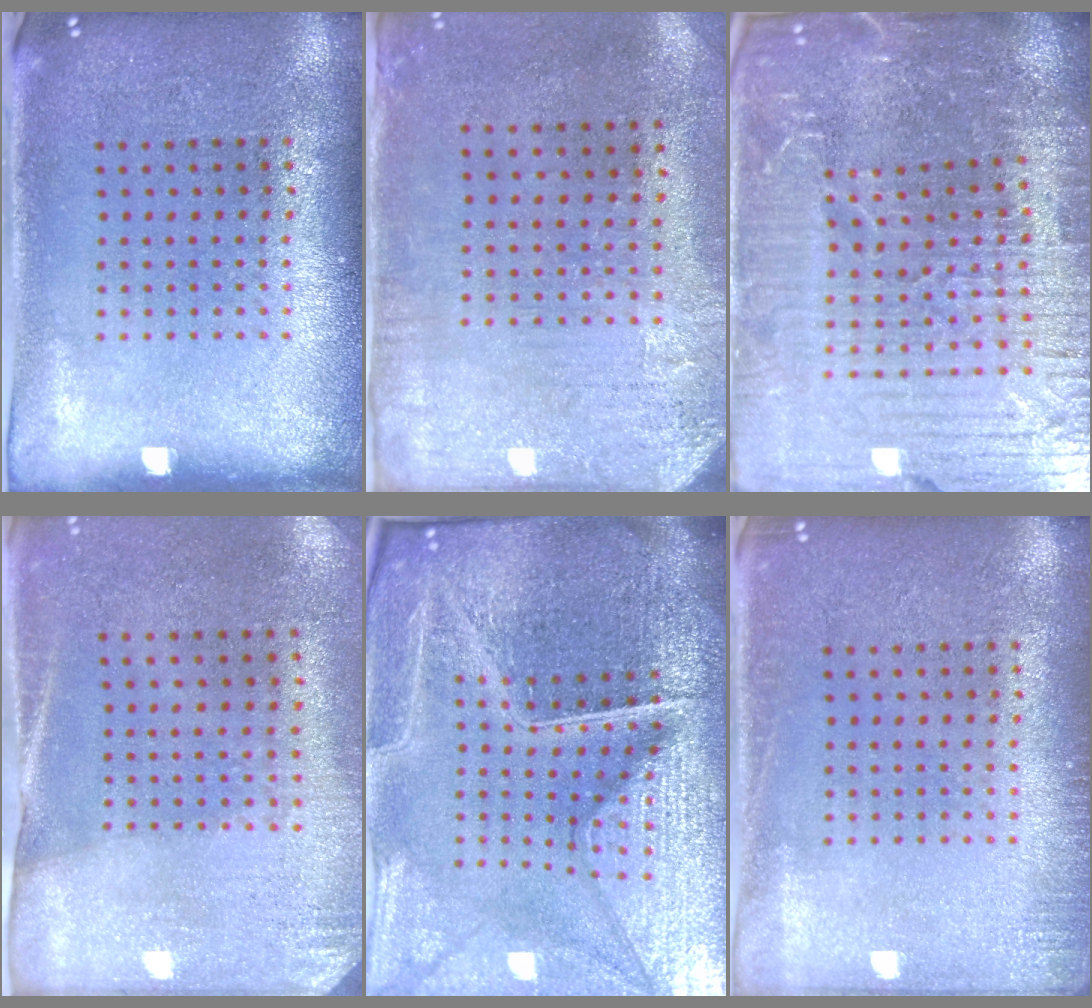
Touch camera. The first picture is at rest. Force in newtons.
{"total": 3.1, "press": 2.5, "slide": 1.9}
{"total": 6.4, "press": 5.6, "slide": 3.0}
{"total": 2.7, "press": 2.4, "slide": 1.3}
{"total": 7.0, "press": 6.2, "slide": 3.3}
{"total": 1.3, "press": 1.3, "slide": 0.3}